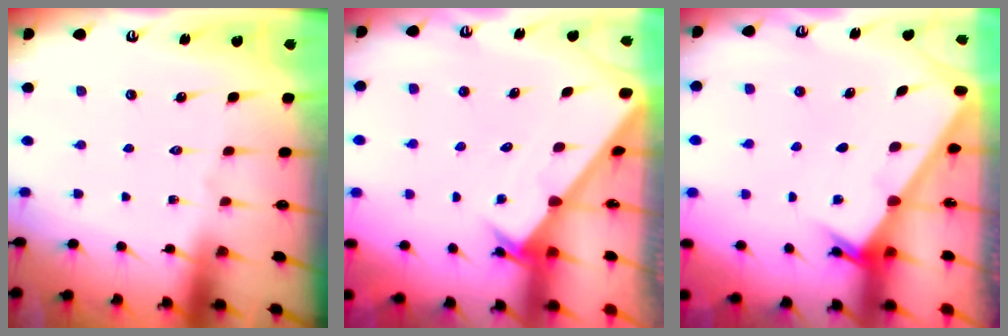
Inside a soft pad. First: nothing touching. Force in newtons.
{"total": 2.7, "press": 2.7, "slide": 0.2}
{"total": 2.4, "press": 2.4, "slide": 0.2}